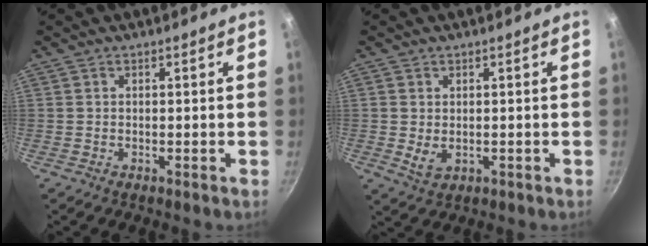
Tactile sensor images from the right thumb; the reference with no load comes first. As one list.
[{"total": 3.0, "force": [-0.1, 2.2, 2.1], "torque": [-0.037, -0.010, 0.005]}]